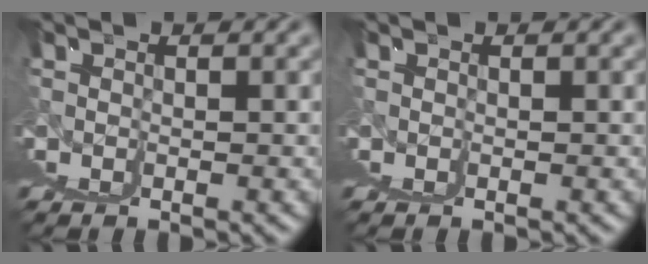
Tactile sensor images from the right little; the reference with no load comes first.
{"total": 0.0}